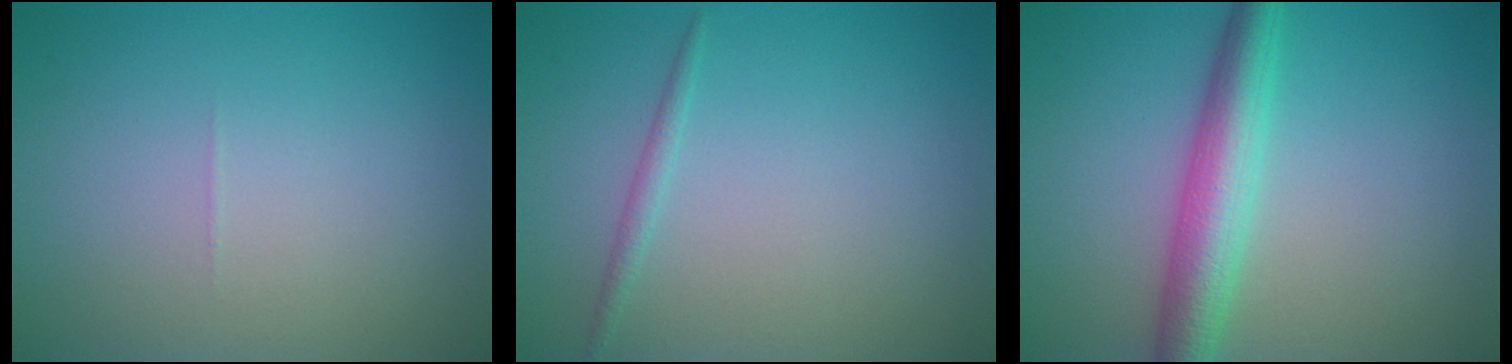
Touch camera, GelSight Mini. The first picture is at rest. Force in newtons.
{"total": 0.9, "press": 0.9, "slide": 0.0}
{"total": 5.0, "press": 5.0, "slide": 0.0}